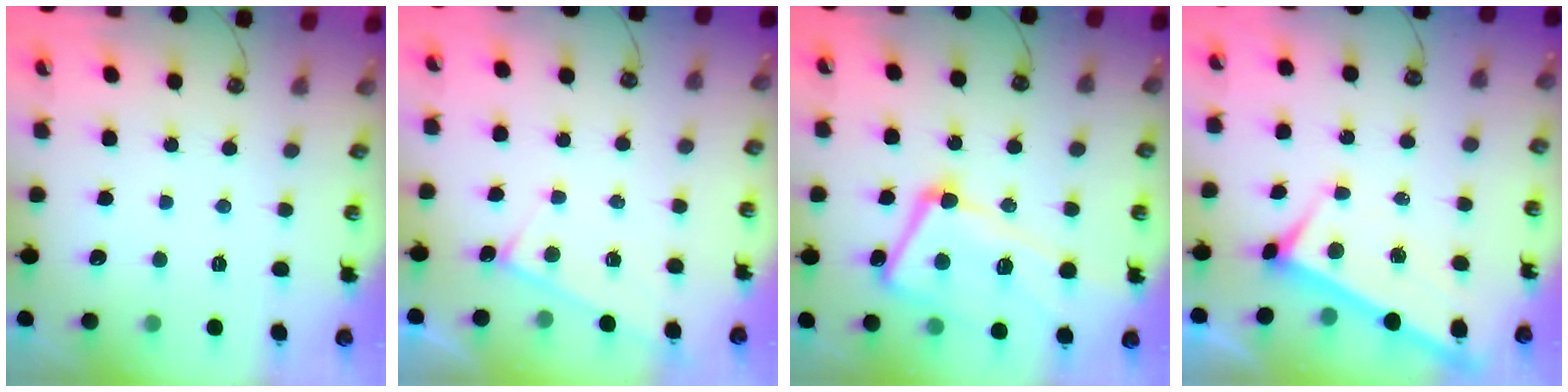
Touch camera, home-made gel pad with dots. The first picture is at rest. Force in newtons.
{"total": 5.1, "press": 5.1, "slide": 0.3}
{"total": 13.0, "press": 12.8, "slide": 1.9}
{"total": 3.6, "press": 3.6, "slide": 0.3}